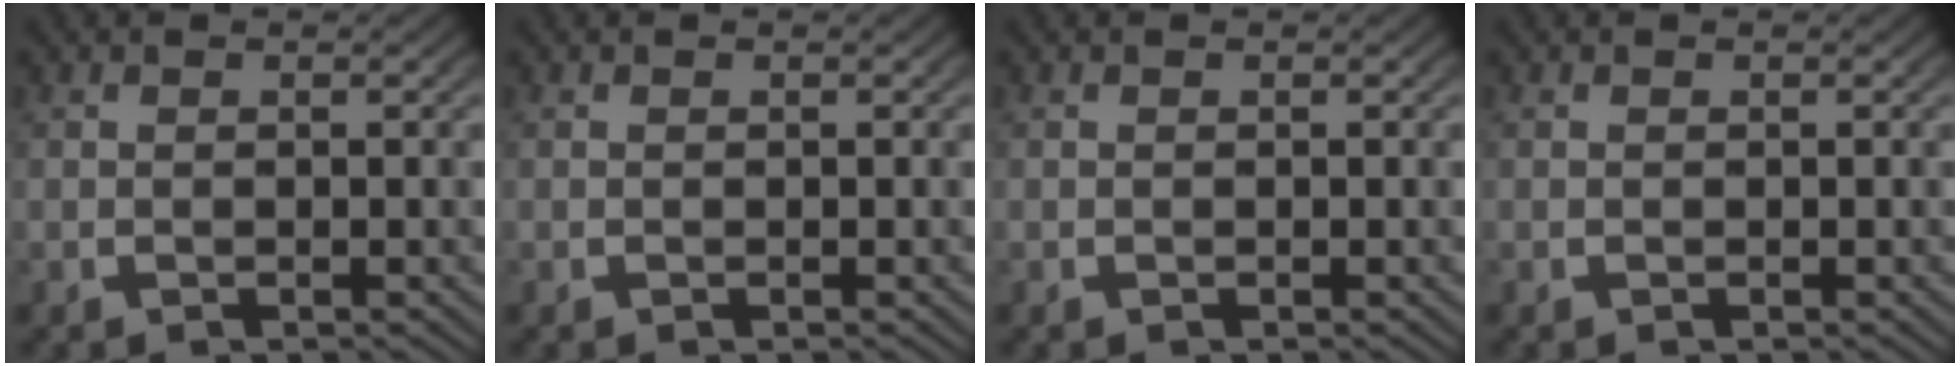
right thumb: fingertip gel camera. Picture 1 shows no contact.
{"total": 0.0}
{"total": 0.0}
{"total": 0.0}